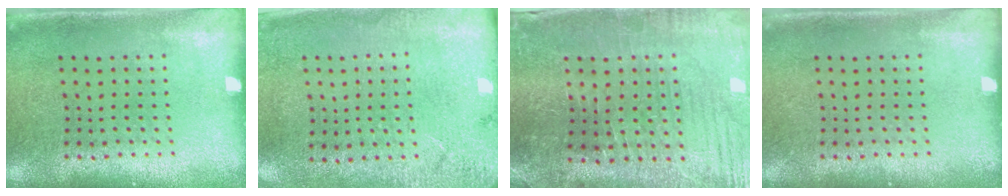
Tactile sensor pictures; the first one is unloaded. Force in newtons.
{"total": 2.7, "press": 2.3, "slide": 1.3}
{"total": 1.6, "press": 1.6, "slide": 0.4}
{"total": 0.0}